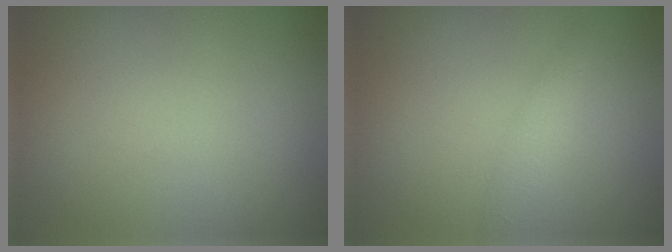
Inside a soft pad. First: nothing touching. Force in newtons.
{"total": 1.7, "press": 1.7, "slide": 0.1}